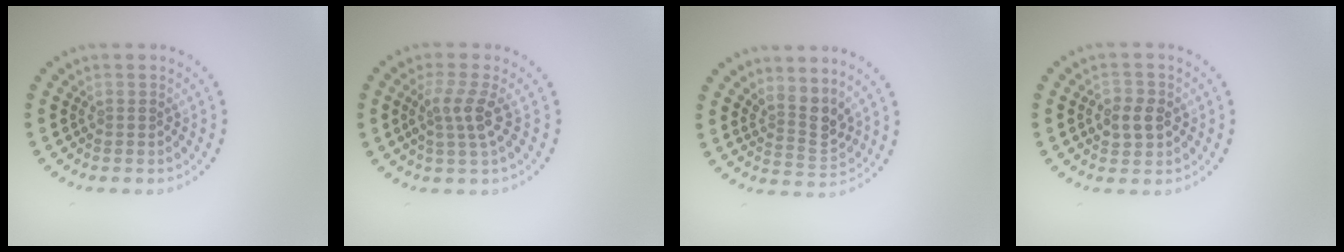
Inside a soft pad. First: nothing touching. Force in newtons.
{"total": 2.6, "press": 2.0, "slide": 1.7}
{"total": 2.8, "press": 2.0, "slide": 2.0}
{"total": 2.6, "press": 2.5, "slide": 0.4}